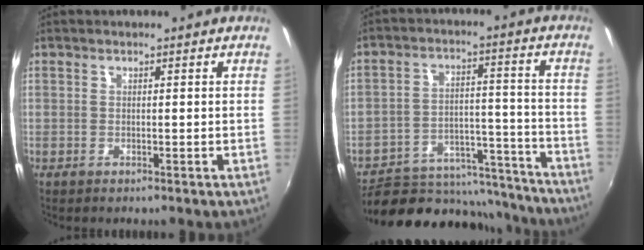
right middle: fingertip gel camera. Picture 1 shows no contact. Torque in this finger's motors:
{"motor_torque": [0.83, -1.31, -0.20, -0.07]}